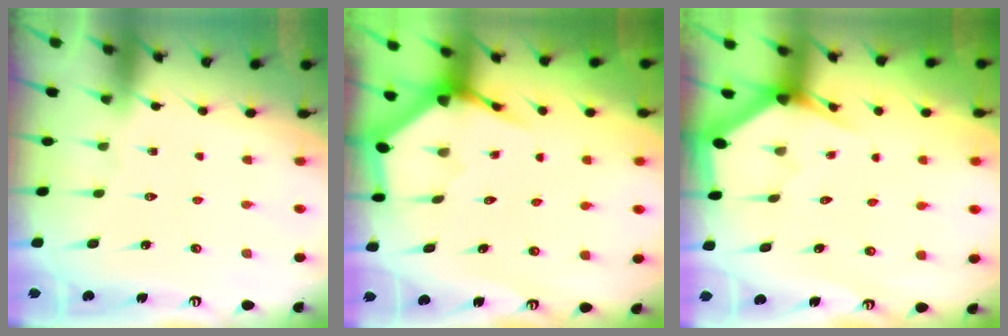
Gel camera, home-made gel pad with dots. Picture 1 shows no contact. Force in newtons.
{"total": 3.9, "press": 3.9, "slide": 0.5}
{"total": 3.1, "press": 3.1, "slide": 0.1}